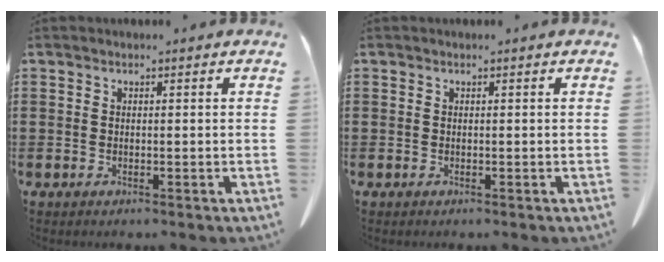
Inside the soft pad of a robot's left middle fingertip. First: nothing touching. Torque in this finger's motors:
{"motor_torque": [-0.03, 0.03, -0.02, 0.00]}